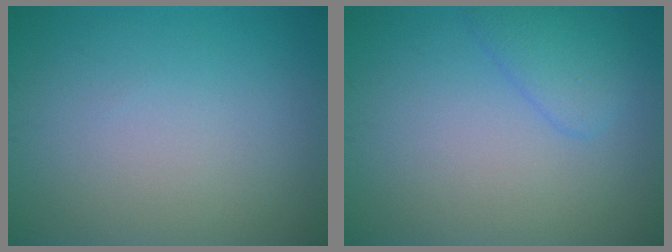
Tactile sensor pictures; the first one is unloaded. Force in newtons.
{"total": 2.2, "press": 2.1, "slide": 0.2}